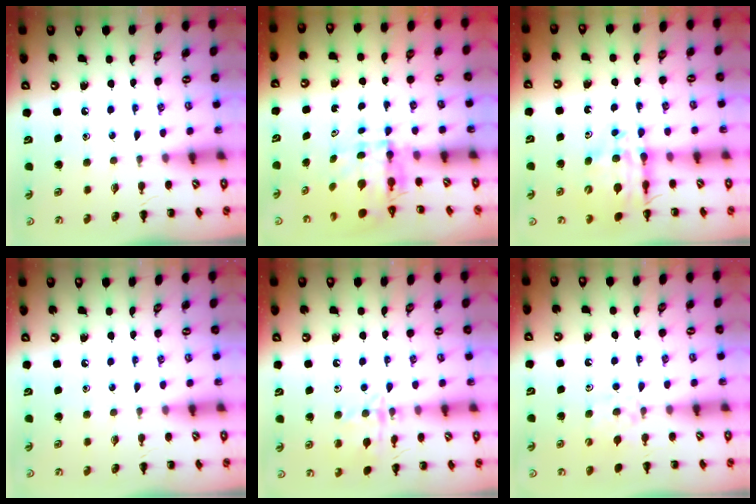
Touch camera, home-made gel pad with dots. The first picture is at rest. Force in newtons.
{"total": 5.2, "press": 5.1, "slide": 0.8}
{"total": 11.0, "press": 10.5, "slide": 3.2}
{"total": 0.0}
{"total": 12.2, "press": 12.1, "slide": 0.8}
{"total": 5.1, "press": 4.8, "slide": 1.6}